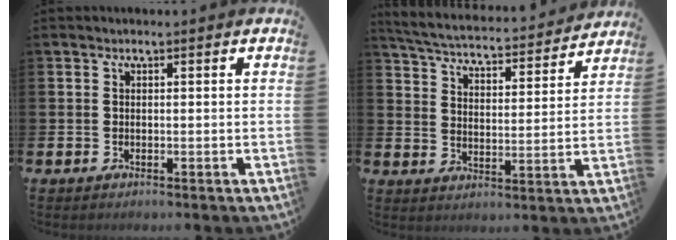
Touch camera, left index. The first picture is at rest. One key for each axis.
{"total": 5.0, "fx": 4.9, "fy": 0.7, "fz": 1.1, "tx": -0.048, "ty": -0.042, "tz": 0.078}